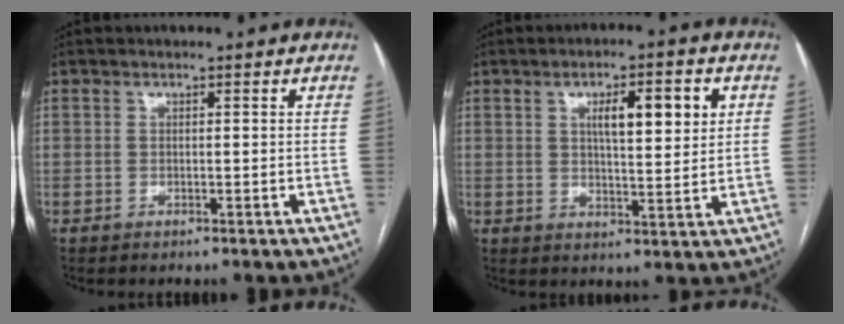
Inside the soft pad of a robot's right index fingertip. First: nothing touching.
{"total": 8.3, "force": [2.7, 1.9, 7.6], "torque": [-0.120, 0.010, 0.044]}